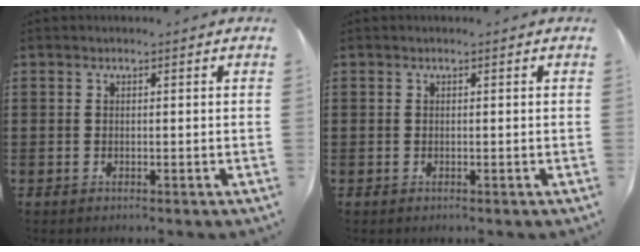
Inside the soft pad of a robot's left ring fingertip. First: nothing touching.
{"total": 0.0}